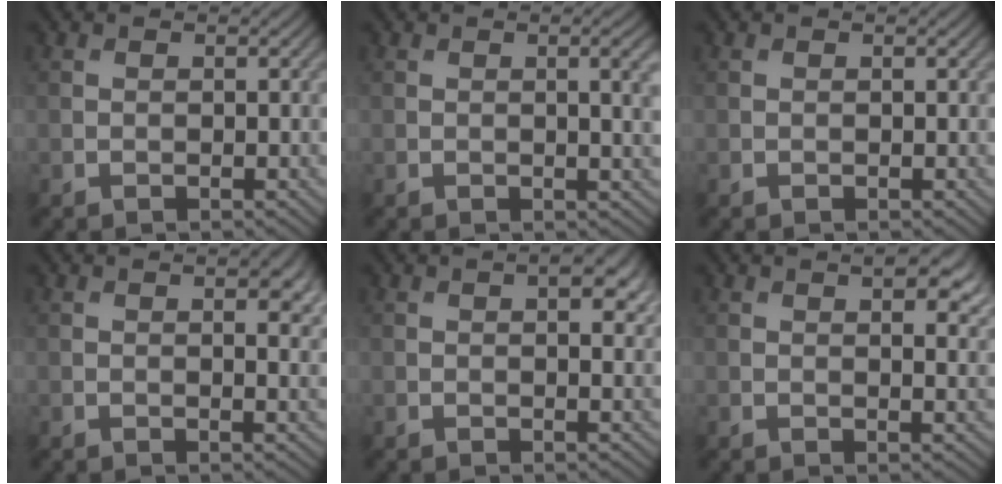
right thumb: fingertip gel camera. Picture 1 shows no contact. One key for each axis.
{"total": 2.7, "fx": 0.5, "fy": 0.5, "fz": 2.6, "tx": -0.038, "ty": 0.003, "tz": 0.009}
{"total": 0.0}
{"total": 3.5, "fx": 1.3, "fy": 1.1, "fz": 3.0, "tx": -0.047, "ty": -0.001, "tz": 0.022}
{"total": 3.4, "fx": 1.3, "fy": 1.3, "fz": 2.9, "tx": -0.044, "ty": 0.001, "tz": 0.020}
{"total": 5.2, "fx": 2.7, "fy": 1.9, "fz": 4.0, "tx": -0.064, "ty": 0.004, "tz": 0.039}